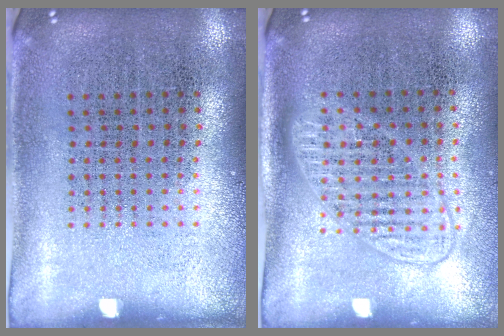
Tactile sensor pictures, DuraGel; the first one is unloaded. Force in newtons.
{"total": 1.5, "press": 1.3, "slide": 0.7}